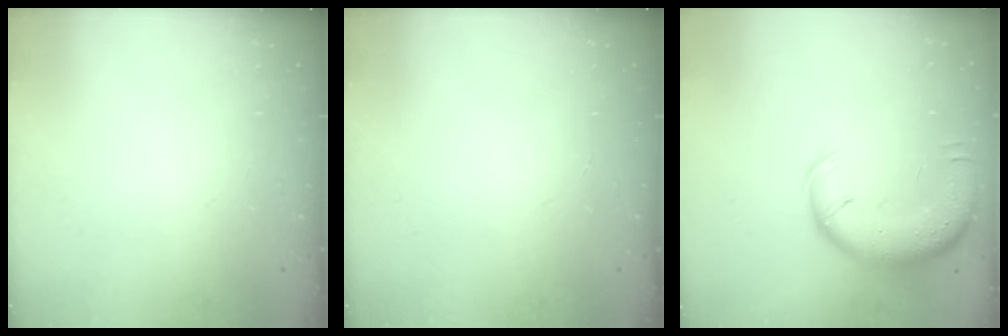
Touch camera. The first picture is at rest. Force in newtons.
{"total": 0.0}
{"total": 13.4, "press": 12.9, "slide": 3.5}